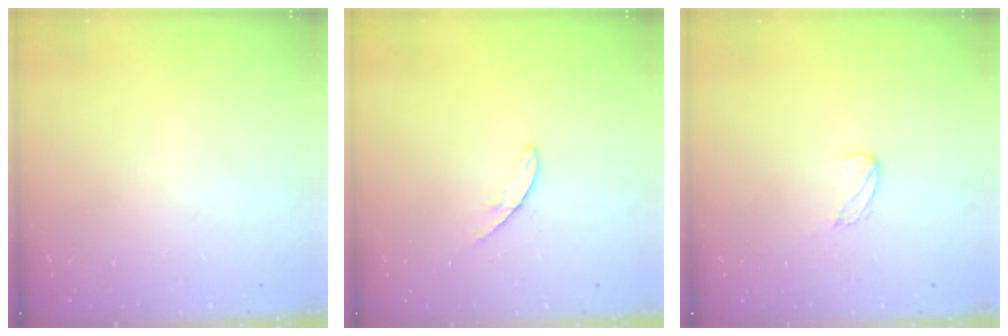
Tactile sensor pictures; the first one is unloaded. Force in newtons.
{"total": 3.9, "press": 3.9, "slide": 0.3}
{"total": 2.4, "press": 2.4, "slide": 0.1}